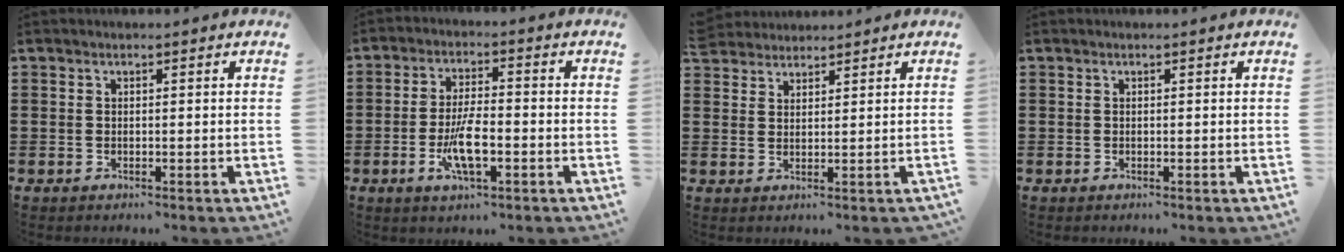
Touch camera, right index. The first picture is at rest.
{"total": 7.4, "force": [-2.4, 2.3, 6.7], "torque": [-0.143, -0.010, -0.048]}
{"total": 2.6, "force": [2.5, 0.7, -0.4], "torque": [0.000, 0.001, 0.049]}
{"total": 0.0}